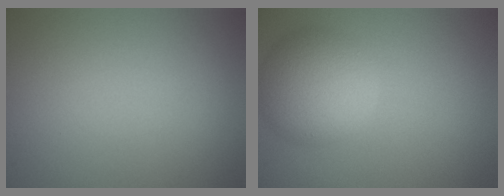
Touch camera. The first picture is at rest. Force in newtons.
{"total": 5.5, "press": 5.5, "slide": 0.3}